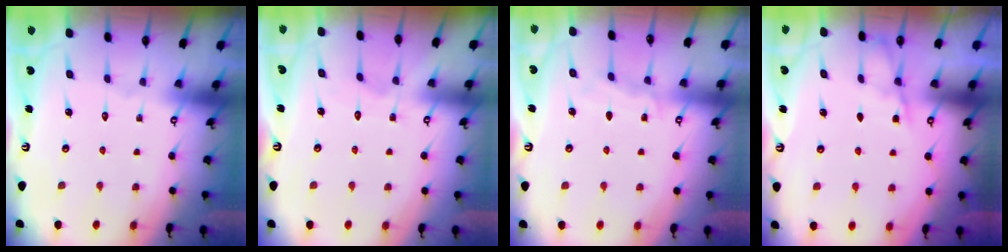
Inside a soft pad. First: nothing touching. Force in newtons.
{"total": 3.2, "press": 3.2, "slide": 0.4}
{"total": 4.7, "press": 4.7, "slide": 0.6}
{"total": 4.0, "press": 4.0, "slide": 0.4}